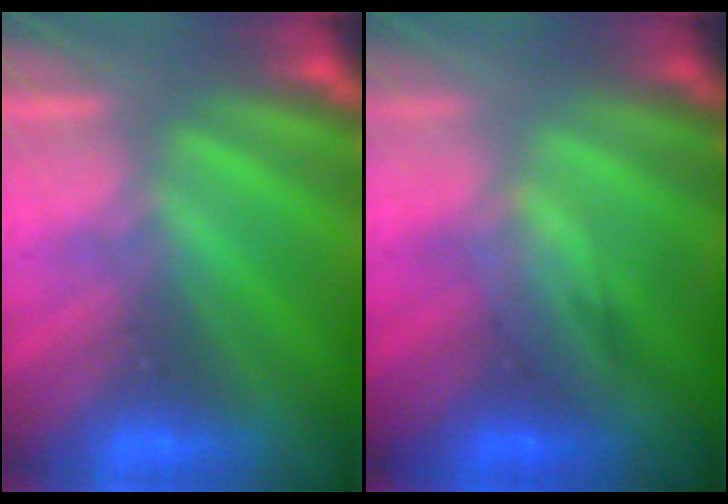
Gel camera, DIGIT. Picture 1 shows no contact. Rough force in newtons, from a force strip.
{"total": 1.6}